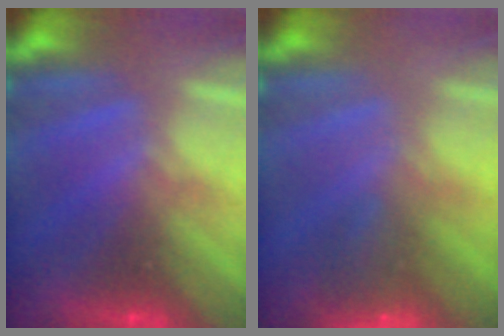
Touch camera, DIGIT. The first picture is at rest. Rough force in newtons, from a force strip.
{"total": 8.0}